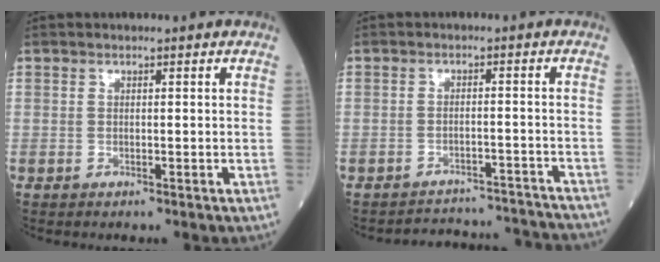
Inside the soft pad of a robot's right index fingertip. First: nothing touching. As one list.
[{"total": 11.5, "force": [-11.5, 0.9, 0.2], "torque": [0.001, 0.020, -0.137]}]